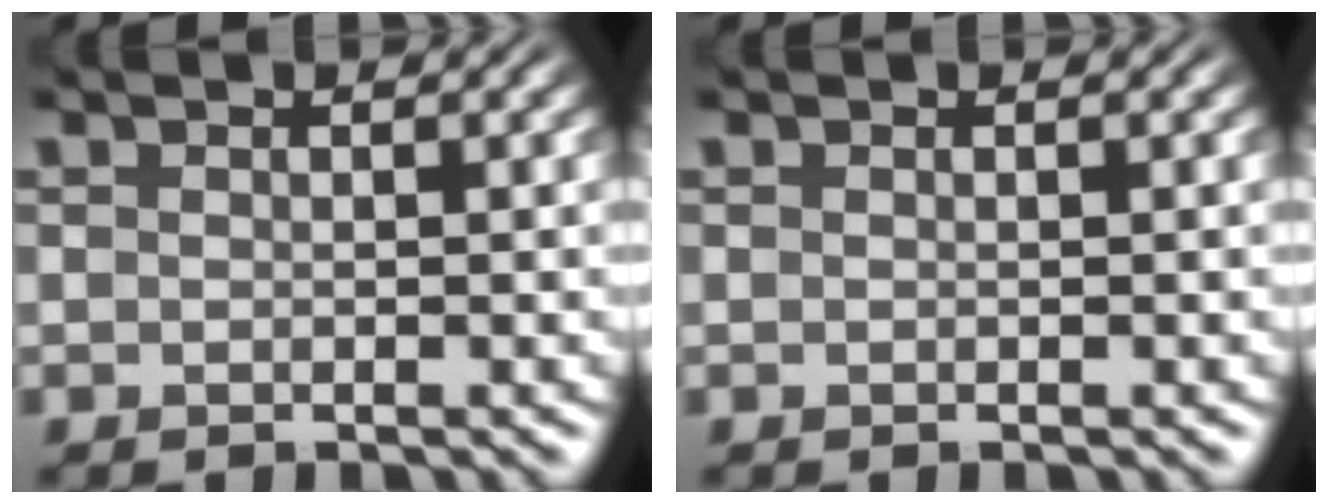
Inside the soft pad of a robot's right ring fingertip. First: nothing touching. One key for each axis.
{"total": 0.0}